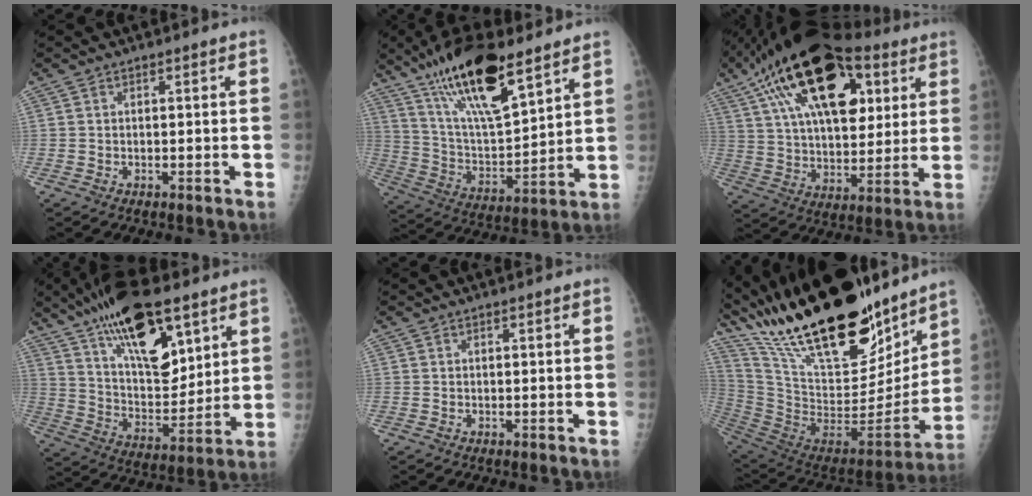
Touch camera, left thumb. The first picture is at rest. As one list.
[{"total": 19.8, "force": [13.1, 5.8, 13.6], "torque": [-0.222, -0.056, 0.245]}, {"total": 26.2, "force": [11.5, 14.0, 18.9], "torque": [-0.303, 0.002, 0.189]}, {"total": 21.9, "force": [12.9, 9.2, 15.1], "torque": [-0.224, -0.054, 0.230]}, {"total": 0.0}, {"total": 36.2, "force": [26.6, 12.7, 21.0], "torque": [-0.340, -0.087, 0.449]}]